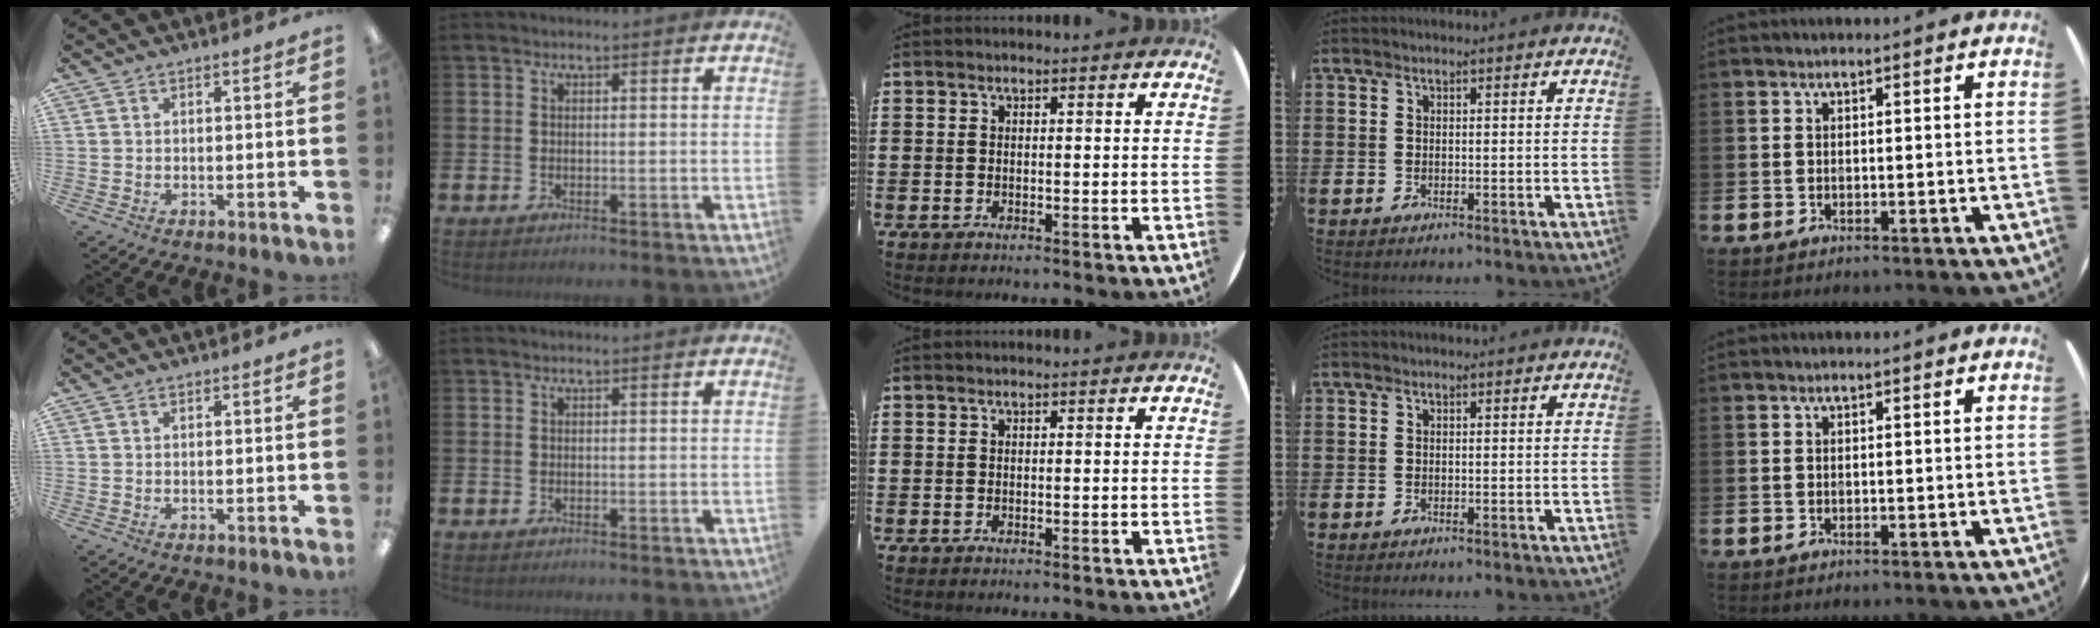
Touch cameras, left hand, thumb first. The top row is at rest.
{}